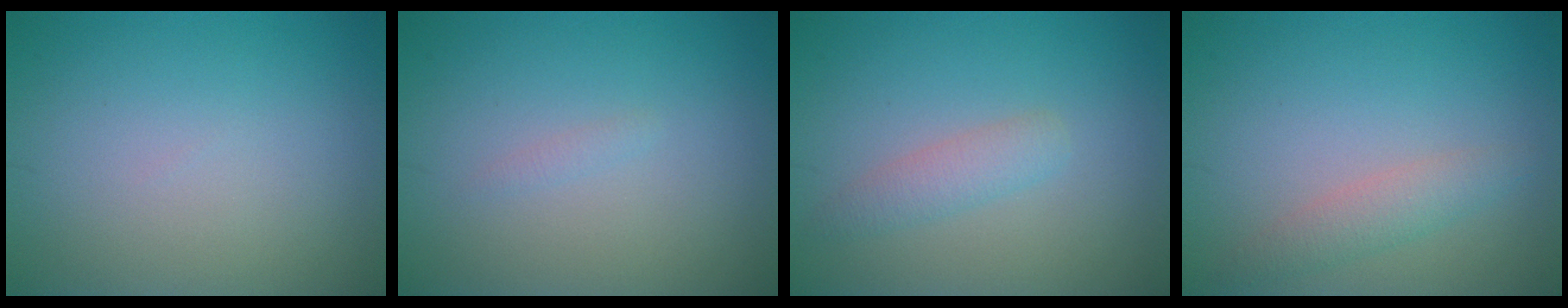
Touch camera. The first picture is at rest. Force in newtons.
{"total": 0.5, "press": 0.5, "slide": 0.1}
{"total": 1.9, "press": 1.9, "slide": 0.1}
{"total": 2.0, "press": 2.0, "slide": 0.1}